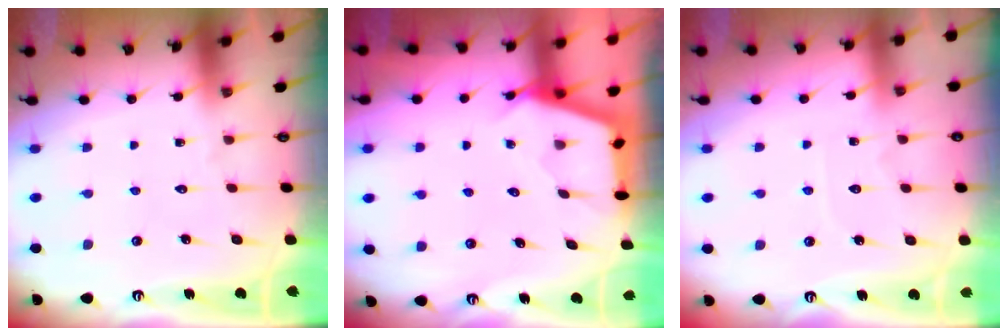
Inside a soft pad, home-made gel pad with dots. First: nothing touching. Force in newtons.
{"total": 2.8, "press": 2.8, "slide": 0.4}
{"total": 3.4, "press": 3.4, "slide": 0.4}